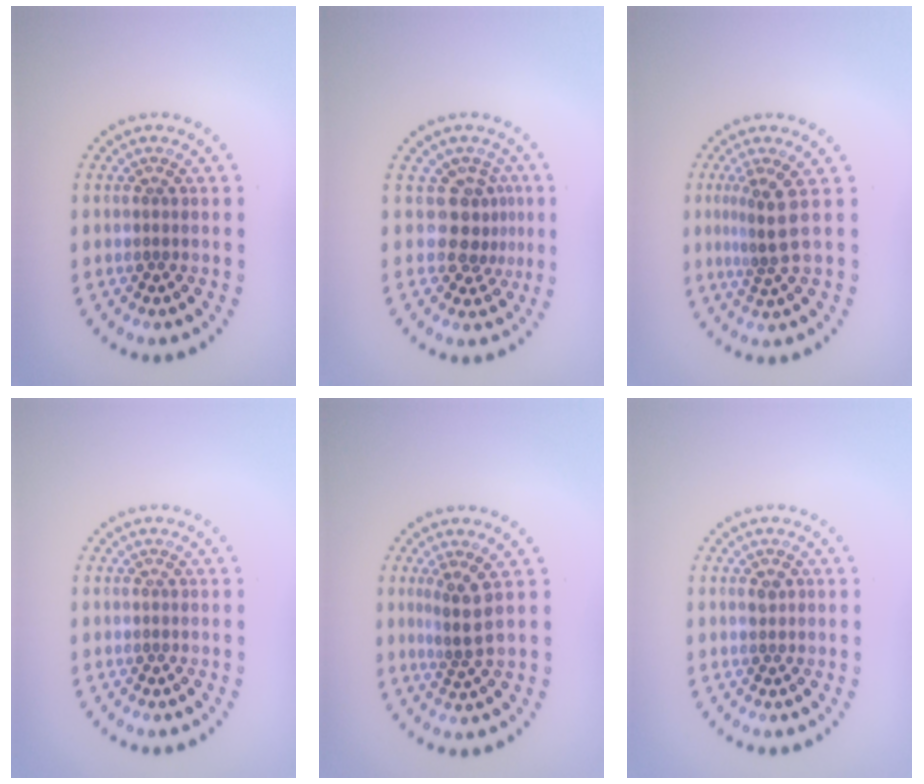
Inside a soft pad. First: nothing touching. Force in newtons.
{"total": 2.8, "press": 2.1, "slide": 2.0}
{"total": 2.8, "press": 1.8, "slide": 2.1}
{"total": 0.0}
{"total": 2.5, "press": 1.8, "slide": 1.7}
{"total": 0.9, "press": 0.9, "slide": 0.0}